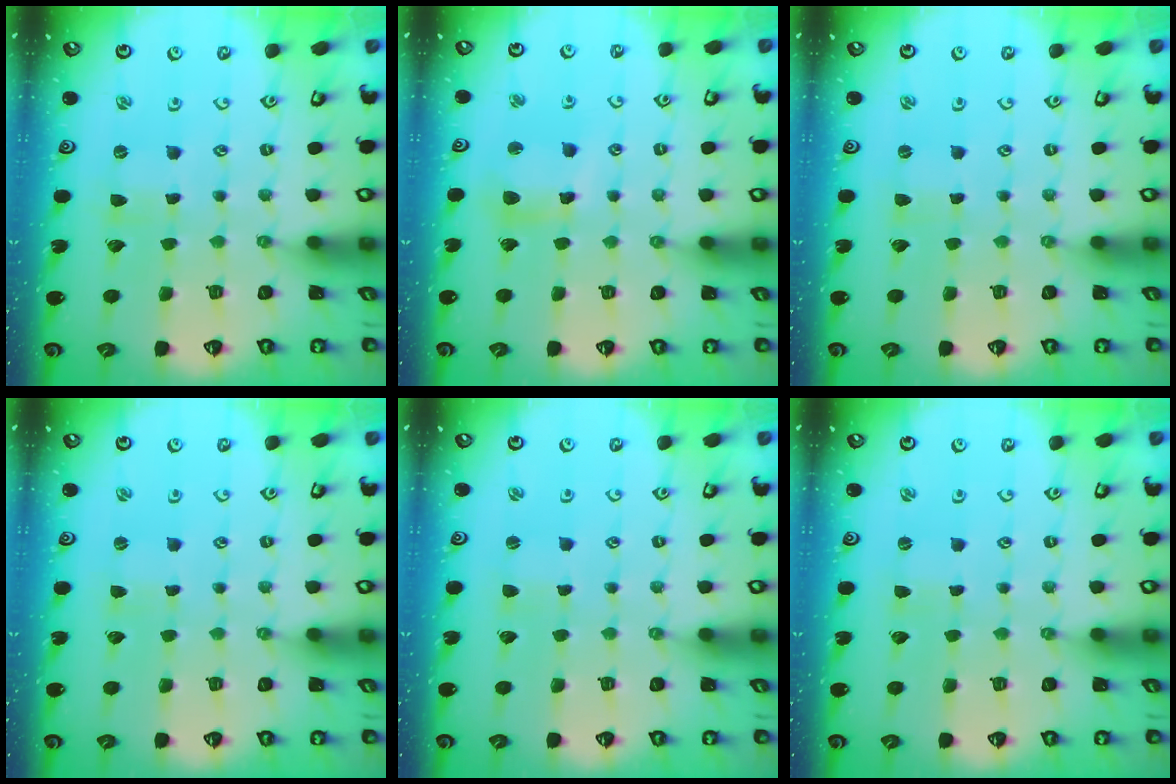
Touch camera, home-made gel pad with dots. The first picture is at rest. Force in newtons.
{"total": 8.5, "press": 8.3, "slide": 1.4}
{"total": 0.0}
{"total": 0.0}
{"total": 1.5, "press": 1.4, "slide": 0.3}
{"total": 0.0}